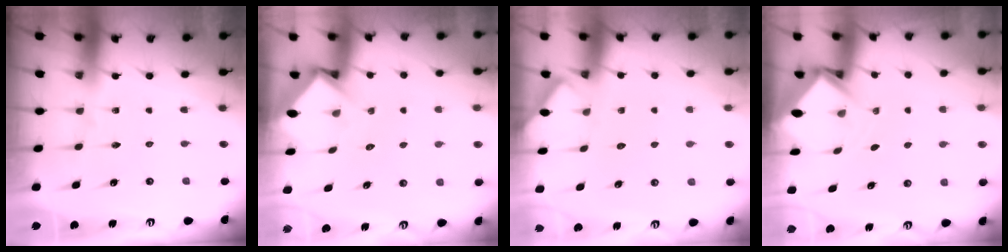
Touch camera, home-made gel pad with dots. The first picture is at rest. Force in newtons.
{"total": 3.7, "press": 3.7, "slide": 0.2}
{"total": 1.9, "press": 1.9, "slide": 0.3}
{"total": 2.9, "press": 2.9, "slide": 0.2}